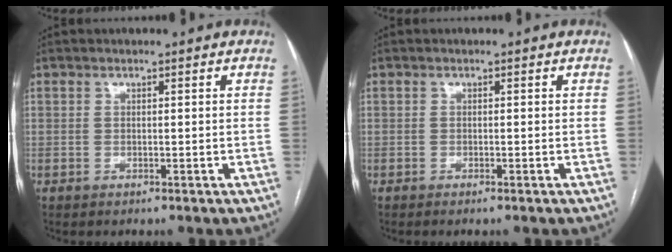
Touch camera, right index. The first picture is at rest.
{"total": 0.5, "force": [-0.4, -0.1, 0.3], "torque": [-0.007, 0.001, -0.007]}